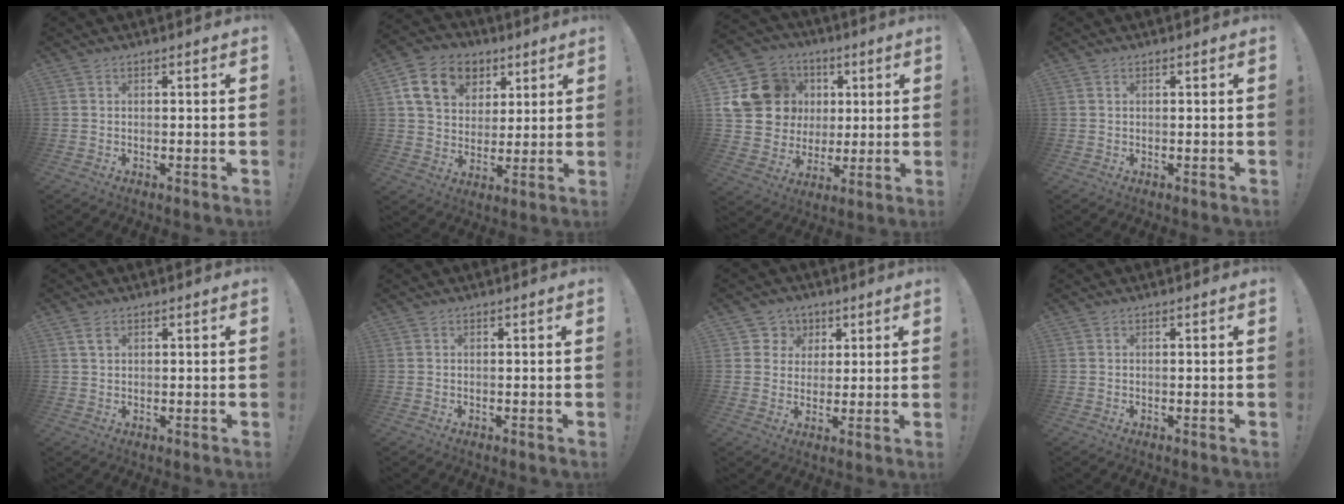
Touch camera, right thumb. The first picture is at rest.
{"total": 15.4, "force": [6.7, 11.7, 7.4], "torque": [-0.104, -0.024, 0.131]}
{"total": 19.2, "force": [4.6, 16.8, 8.2], "torque": [-0.131, -0.008, 0.118]}
{"total": 0.5, "force": [0.2, 0.5, 0.1], "torque": [-0.007, 0.003, 0.005]}
{"total": 2.1, "force": [1.1, 1.2, 1.3], "torque": [-0.016, -0.004, 0.018]}
{"total": 0.0}
{"total": 6.4, "force": [2.1, 6.0, 0.7], "torque": [-0.006, -0.018, 0.043]}
{"total": 0.0}